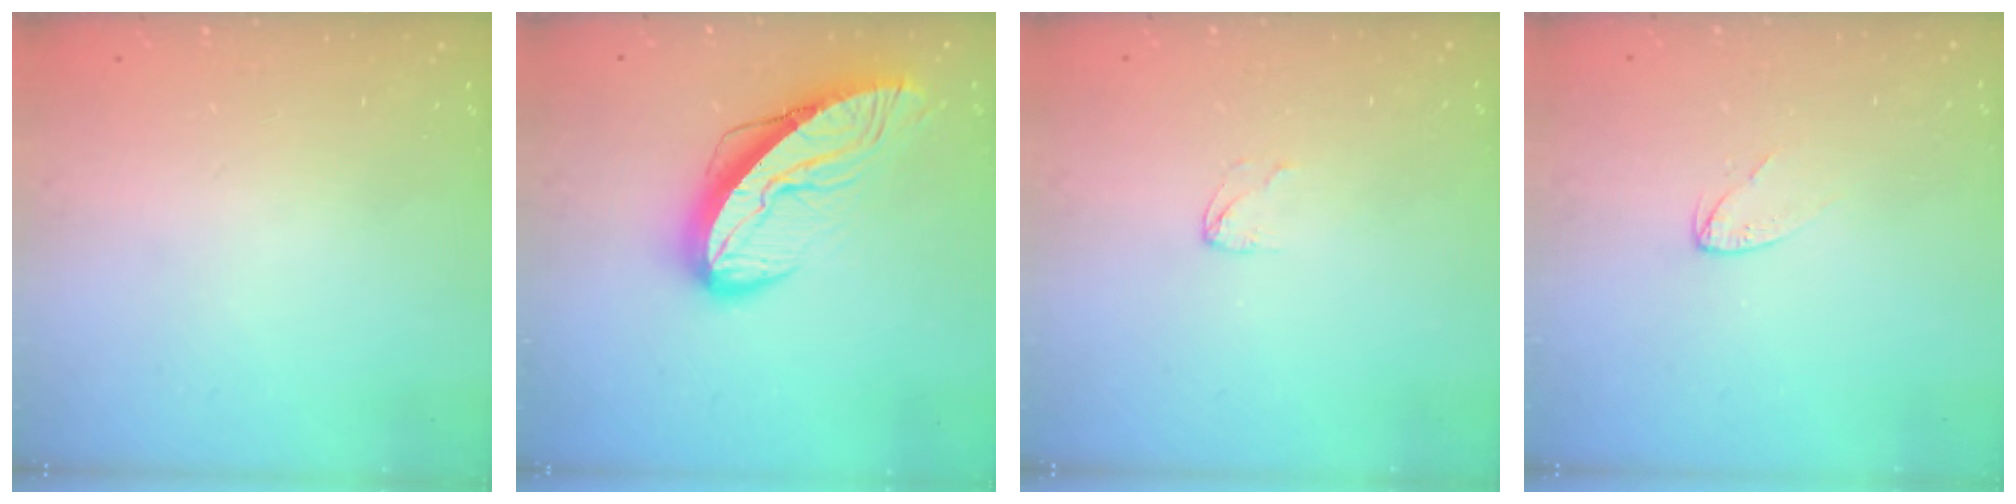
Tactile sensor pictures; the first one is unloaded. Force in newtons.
{"total": 12.4, "press": 12.4, "slide": 1.1}
{"total": 2.9, "press": 2.9, "slide": 0.2}
{"total": 2.5, "press": 2.5, "slide": 0.2}